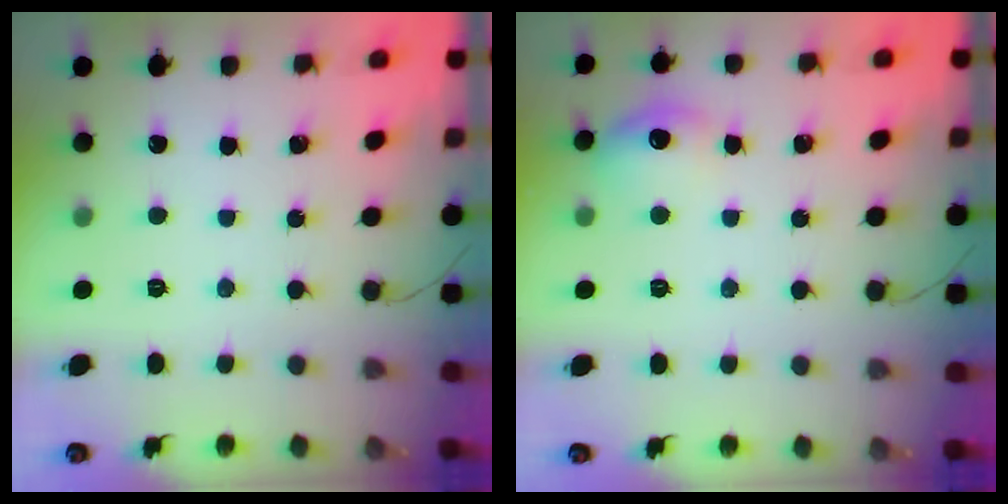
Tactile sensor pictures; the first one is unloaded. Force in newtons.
{"total": 9.4, "press": 9.4, "slide": 0.5}